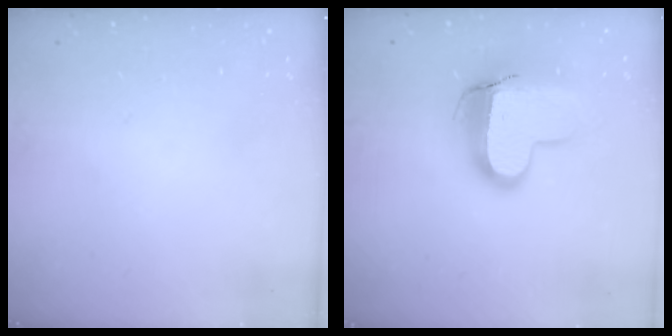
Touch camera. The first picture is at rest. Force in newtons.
{"total": 12.7, "press": 12.7, "slide": 1.4}